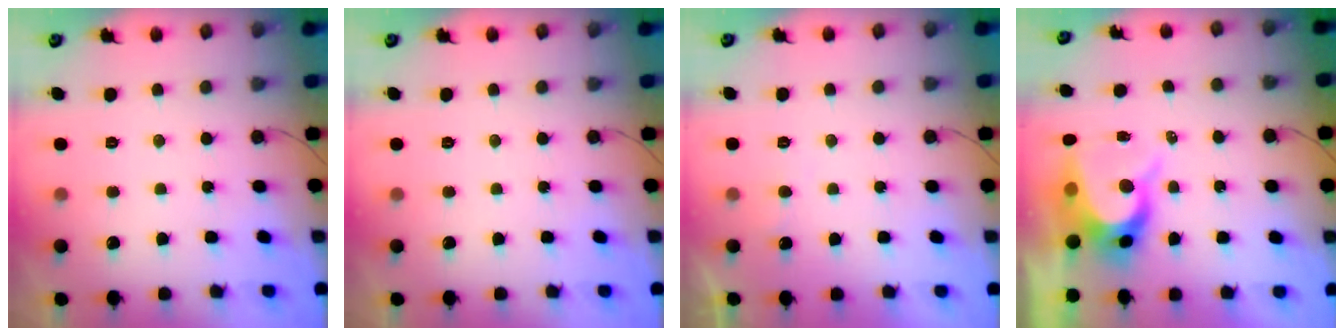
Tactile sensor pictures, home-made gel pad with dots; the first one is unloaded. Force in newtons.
{"total": 0.0}
{"total": 2.6, "press": 2.6, "slide": 0.3}
{"total": 8.0, "press": 7.9, "slide": 0.7}